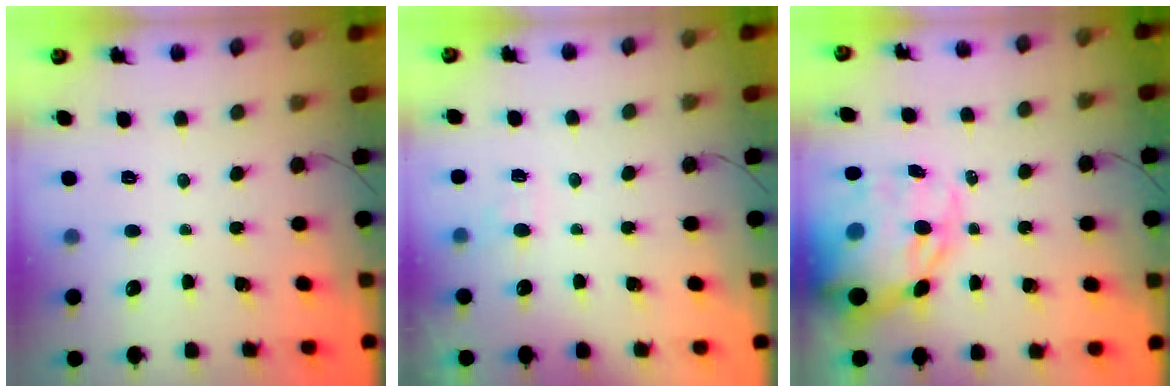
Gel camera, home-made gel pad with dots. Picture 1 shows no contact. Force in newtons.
{"total": 3.1, "press": 2.7, "slide": 1.6}
{"total": 21.4, "press": 20.9, "slide": 4.6}